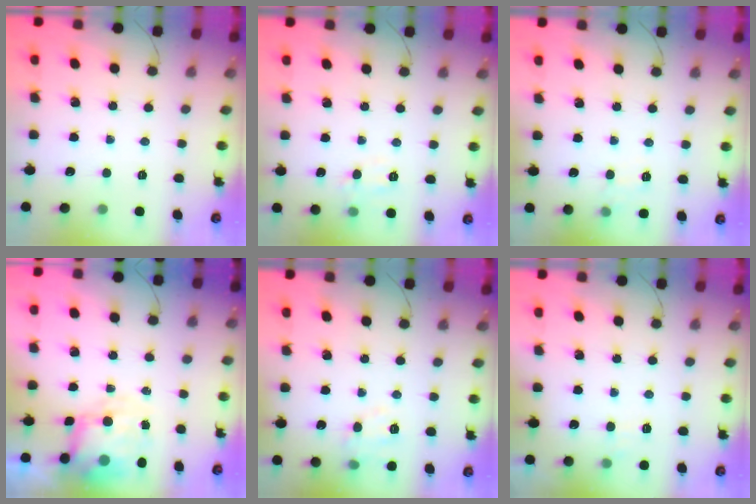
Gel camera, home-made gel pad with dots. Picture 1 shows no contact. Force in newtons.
{"total": 6.1, "press": 6.0, "slide": 1.1}
{"total": 6.4, "press": 6.2, "slide": 1.6}
{"total": 8.6, "press": 8.3, "slide": 2.2}
{"total": 8.9, "press": 8.8, "slide": 1.4}
{"total": 6.3, "press": 6.2, "slide": 1.1}